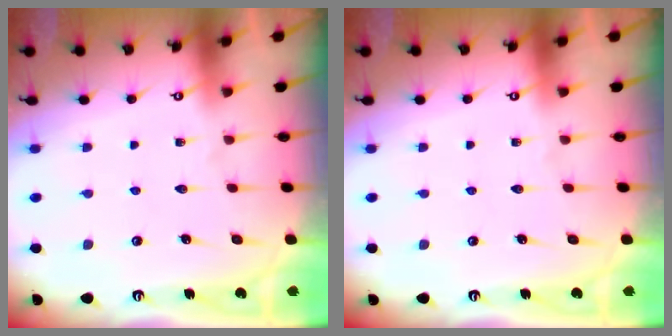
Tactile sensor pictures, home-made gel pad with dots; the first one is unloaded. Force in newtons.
{"total": 0.0}